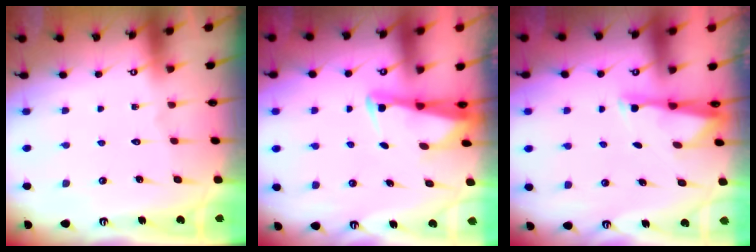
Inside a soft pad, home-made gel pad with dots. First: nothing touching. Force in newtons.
{"total": 2.5, "press": 2.5, "slide": 0.5}
{"total": 2.7, "press": 2.7, "slide": 0.5}